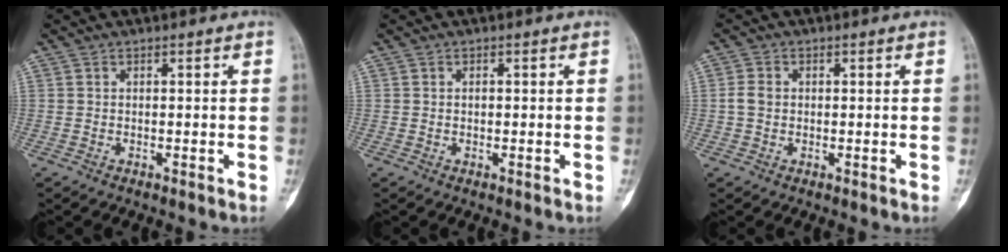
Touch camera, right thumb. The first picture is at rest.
{"total": 0.6, "force": [-0.1, 0.3, 0.5], "torque": [-0.007, 0.002, -0.002]}
{"total": 2.4, "force": [-0.1, 1.8, 1.6], "torque": [-0.032, 0.004, -0.006]}